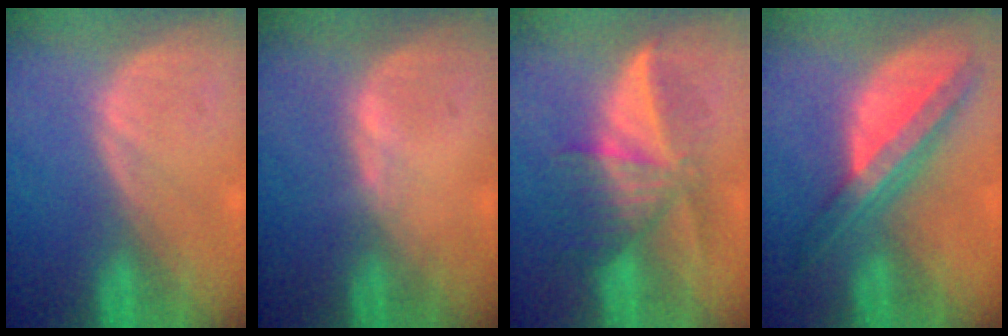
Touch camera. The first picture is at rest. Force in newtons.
{"total": 0.6, "press": 0.5, "slide": 0.3}
{"total": 6.8, "press": 6.8, "slide": 0.4}
{"total": 8.2, "press": 6.9, "slide": 4.5}